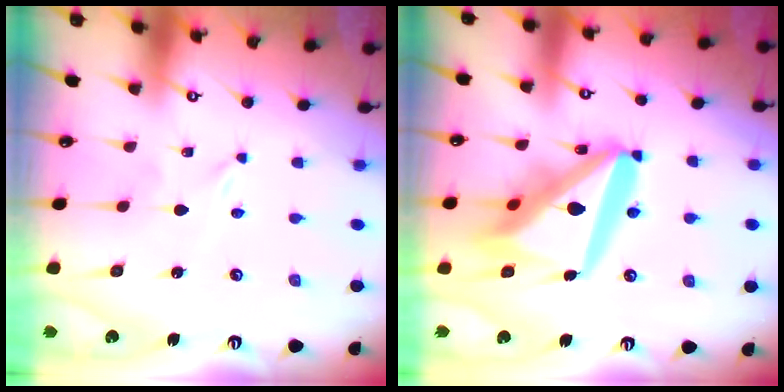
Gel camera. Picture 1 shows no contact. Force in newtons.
{"total": 21.6, "press": 21.4, "slide": 2.6}